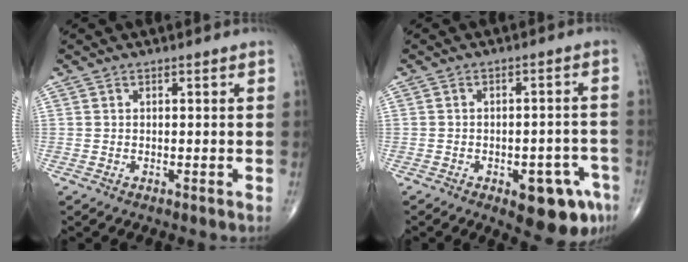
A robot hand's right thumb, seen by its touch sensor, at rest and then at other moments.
{"total": 10.9, "force": [-5.4, 4.6, 8.3], "torque": [-0.076, 0.027, -0.061]}